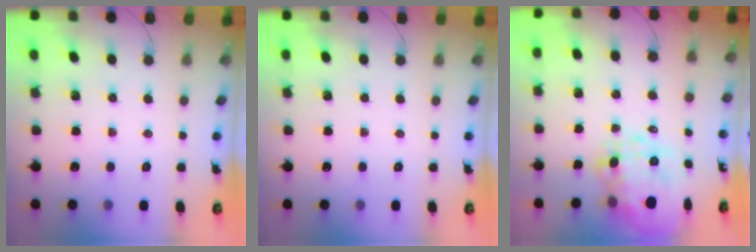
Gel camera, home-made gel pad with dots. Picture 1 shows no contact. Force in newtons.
{"total": 0.0}
{"total": 10.9, "press": 10.5, "slide": 2.8}